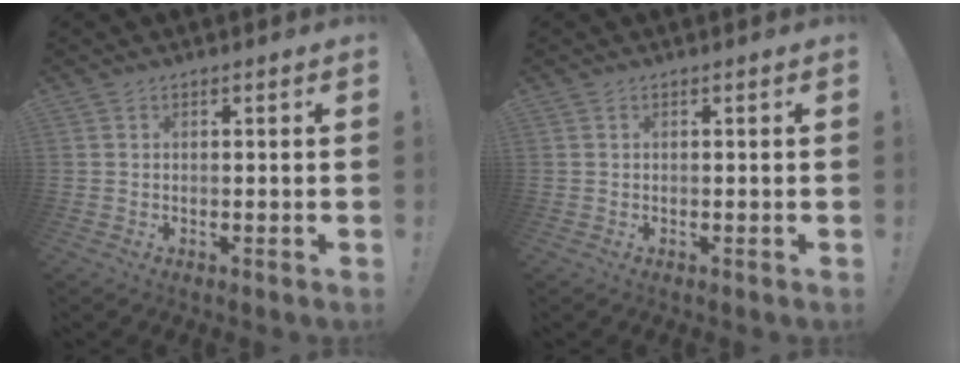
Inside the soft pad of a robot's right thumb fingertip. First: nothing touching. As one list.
[{"total": 0.0}]